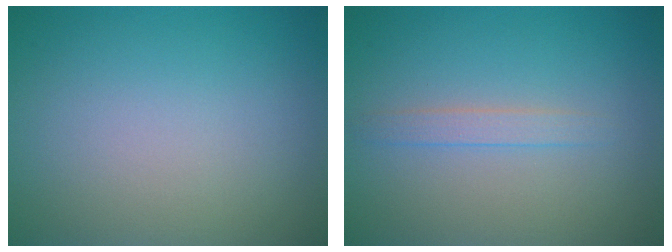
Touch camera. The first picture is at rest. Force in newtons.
{"total": 1.3, "press": 1.3, "slide": 0.0}